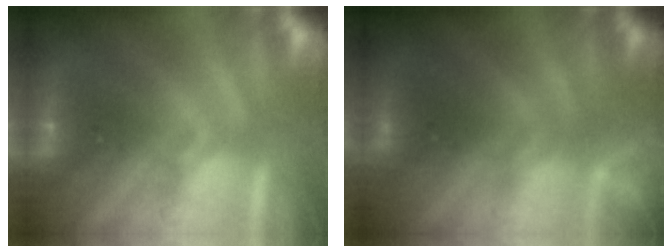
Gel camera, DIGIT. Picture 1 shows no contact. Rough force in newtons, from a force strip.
{"total": 7.9}